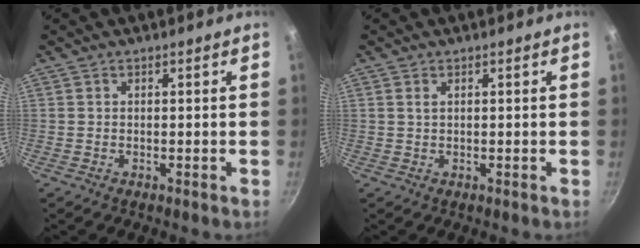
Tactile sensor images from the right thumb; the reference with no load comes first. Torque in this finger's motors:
{"motor_torque": [-0.96, 0.18, -0.14, 0.06, 0.10]}